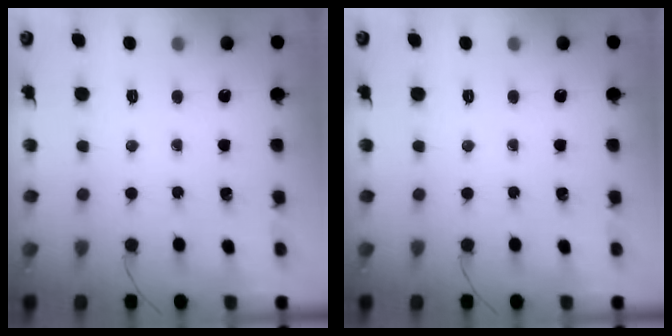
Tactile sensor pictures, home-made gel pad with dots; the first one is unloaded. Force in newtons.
{"total": 0.0}